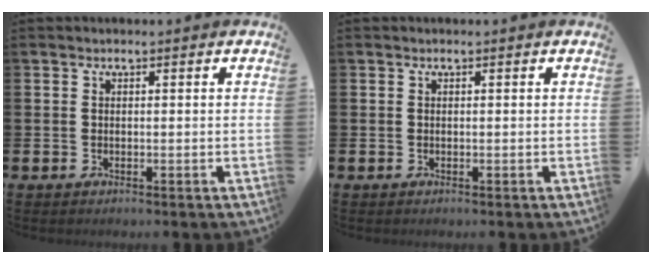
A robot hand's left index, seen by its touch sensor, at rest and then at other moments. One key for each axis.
{"total": 0.0}